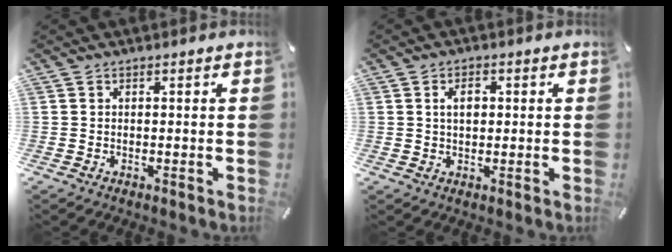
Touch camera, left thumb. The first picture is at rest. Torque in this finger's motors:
{"motor_torque": [0.54, 0.48, 0.45, -0.52, 0.07]}